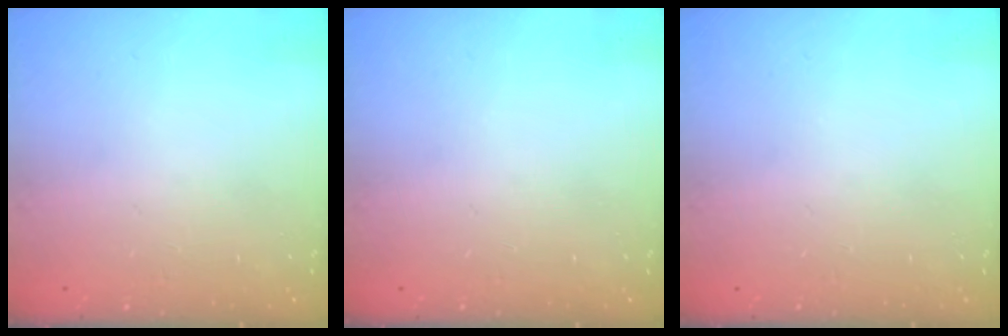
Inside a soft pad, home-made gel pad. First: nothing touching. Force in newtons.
{"total": 0.0}
{"total": 0.0}